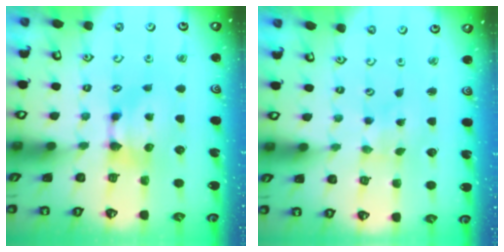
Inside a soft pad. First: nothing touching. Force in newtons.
{"total": 4.1, "press": 4.1, "slide": 0.3}